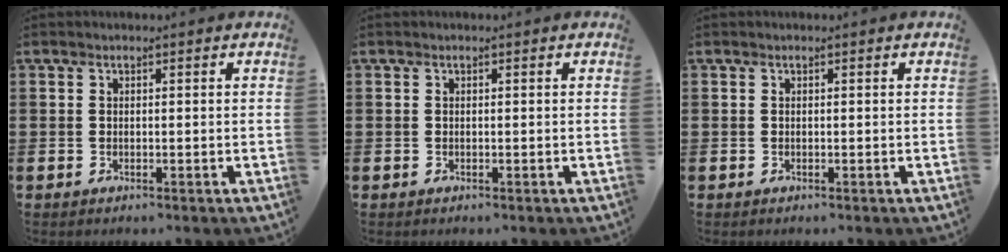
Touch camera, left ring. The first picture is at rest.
{"total": 0.0}
{"total": 0.0}